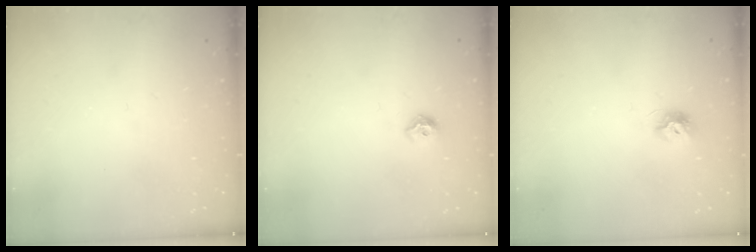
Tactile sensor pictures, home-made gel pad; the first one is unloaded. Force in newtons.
{"total": 6.9, "press": 6.8, "slide": 0.9}
{"total": 7.4, "press": 7.4, "slide": 0.2}